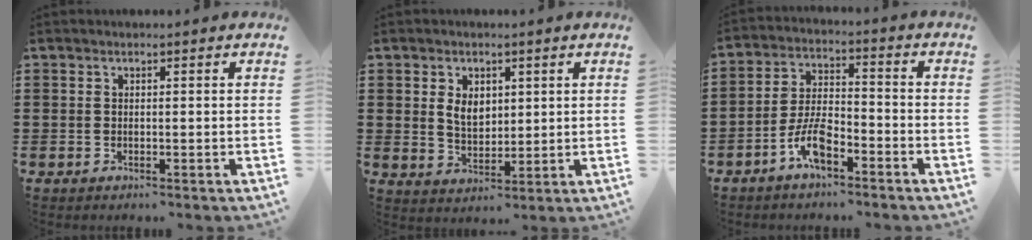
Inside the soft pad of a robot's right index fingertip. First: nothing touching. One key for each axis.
{"total": 4.4, "fx": 1.2, "fy": 3.0, "fz": 2.9, "tx": -0.058, "ty": 0.008, "tz": 0.019}
{"total": 6.7, "fx": -4.2, "fy": 2.3, "fz": 4.7, "tx": -0.110, "ty": 0.001, "tz": -0.083}